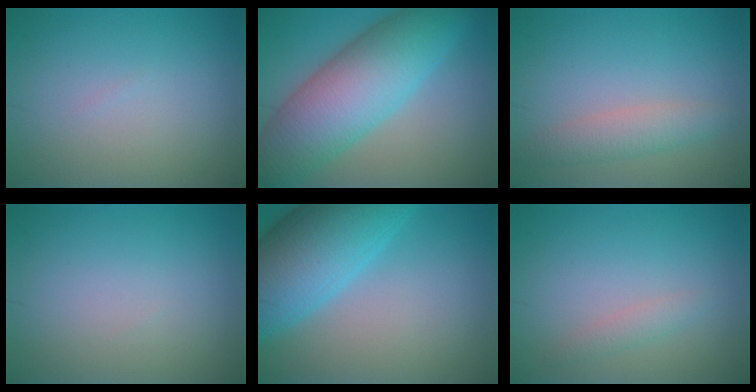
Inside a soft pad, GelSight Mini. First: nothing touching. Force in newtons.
{"total": 10.6, "press": 10.6, "slide": 0.4}
{"total": 2.5, "press": 2.5, "slide": 0.1}
{"total": 0.0}
{"total": 8.6, "press": 8.6, "slide": 0.3}
{"total": 1.2, "press": 1.2, "slide": 0.1}